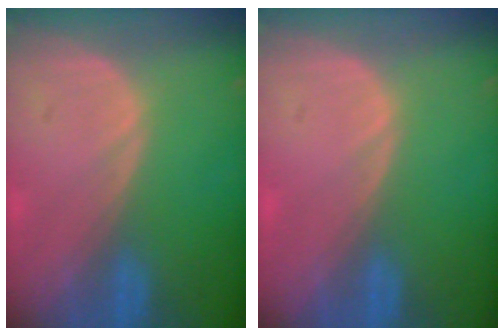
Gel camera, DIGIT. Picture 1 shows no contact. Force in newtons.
{"total": 0.7, "press": 0.1, "slide": 0.7}